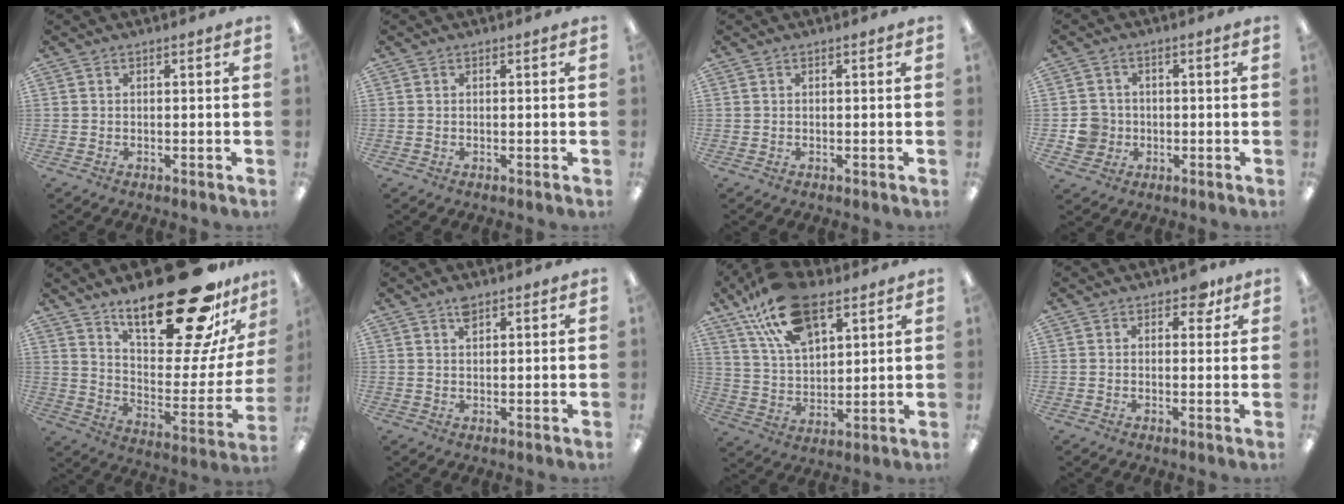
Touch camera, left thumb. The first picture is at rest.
{"total": 0.0}
{"total": 0.0}
{"total": 6.0, "force": [-1.1, 5.7, 1.4], "torque": [-0.029, 0.016, -0.017]}
{"total": 29.8, "force": [21.0, 9.5, 18.8], "torque": [-0.268, -0.143, 0.341]}
{"total": 2.8, "force": [1.9, 1.3, 1.7], "torque": [-0.029, -0.002, 0.033]}
{"total": 19.1, "force": [11.2, 9.9, 11.9], "torque": [-0.228, -0.031, 0.201]}
{"total": 4.1, "force": [2.4, 2.5, 2.2], "torque": [-0.015, -0.004, 0.039]}